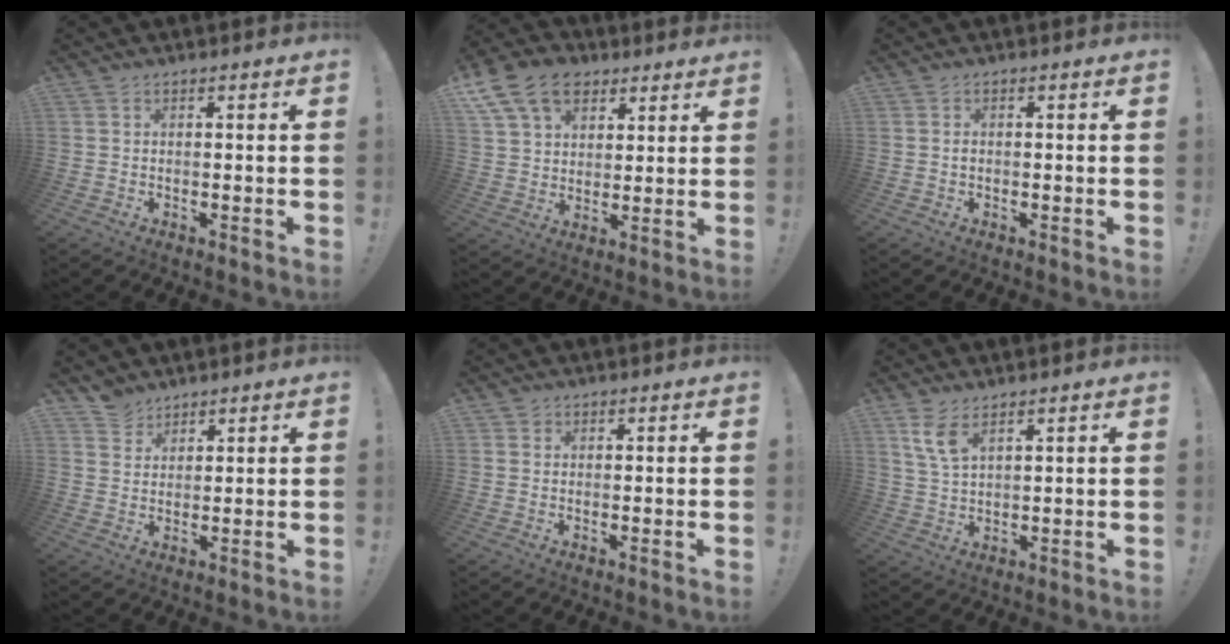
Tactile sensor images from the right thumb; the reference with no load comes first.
{"total": 15.2, "force": [7.9, 10.8, 7.3], "torque": [-0.123, -0.035, 0.155]}
{"total": 0.6, "force": [-0.2, 0.4, 0.3], "torque": [-0.006, 0.002, -0.004]}
{"total": 4.8, "force": [4.0, 2.6, 0.3], "torque": [0.002, -0.029, 0.076]}
{"total": 1.0, "force": [0.6, 0.8, 0.1], "torque": [0.007, -0.002, 0.009]}
{"total": 6.0, "force": [3.7, 2.2, 4.2], "torque": [-0.071, -0.020, 0.067]}